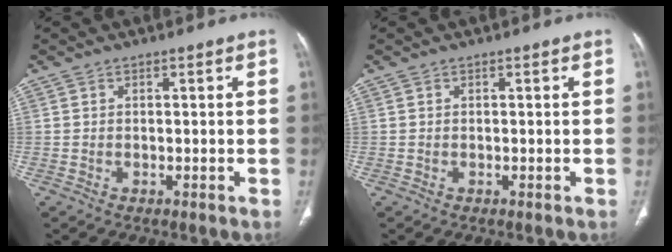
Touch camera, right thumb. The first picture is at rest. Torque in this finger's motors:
{"motor_torque": [0.11, 0.11, -0.12, 0.12, 0.00]}